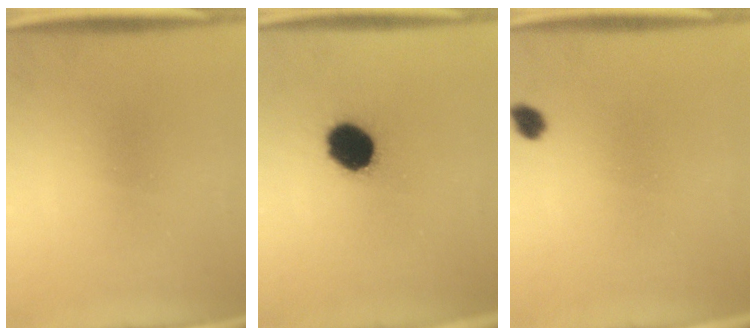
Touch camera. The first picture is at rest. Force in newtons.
{"total": 10.8}
{"total": 1.9}